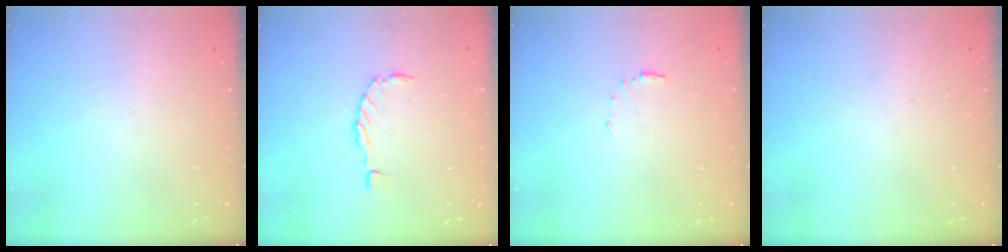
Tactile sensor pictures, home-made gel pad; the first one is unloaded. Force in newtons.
{"total": 0.0}
{"total": 6.0, "press": 6.0, "slide": 0.4}
{"total": 0.0}